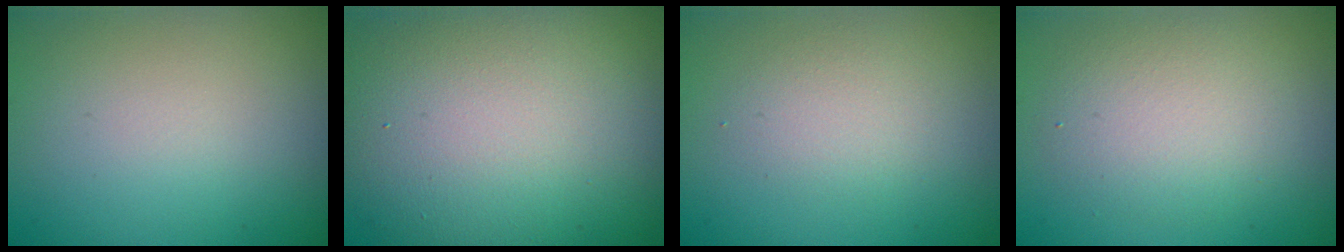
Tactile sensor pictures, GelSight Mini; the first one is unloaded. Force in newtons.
{"total": 14.6, "press": 14.5, "slide": 1.1}
{"total": 1.9, "press": 1.9, "slide": 0.0}
{"total": 3.9, "press": 3.9, "slide": 0.3}